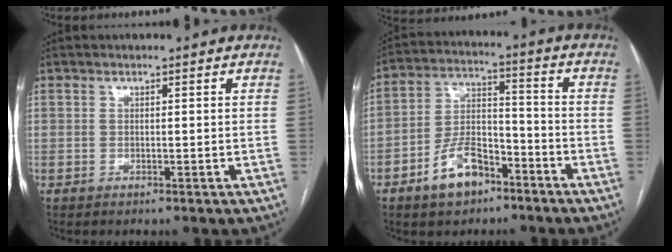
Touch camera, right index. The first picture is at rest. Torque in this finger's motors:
{"motor_torque": [0.26, -0.59, 0.11, -0.03]}